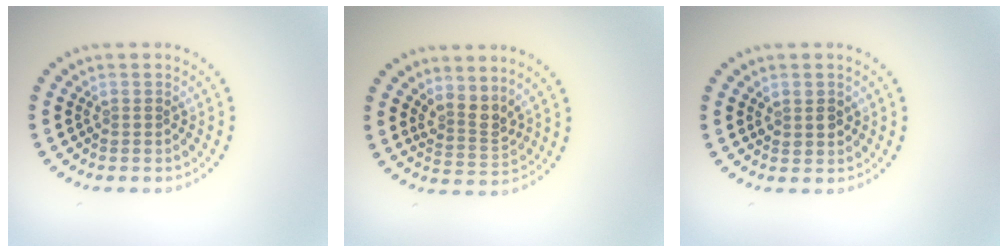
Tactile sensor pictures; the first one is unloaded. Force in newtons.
{"total": 2.7, "press": 2.0, "slide": 1.8}
{"total": 1.5, "press": 1.4, "slide": 0.4}